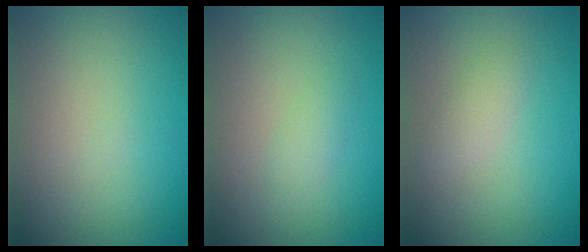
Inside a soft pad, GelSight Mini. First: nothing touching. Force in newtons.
{"total": 1.1, "press": 1.1, "slide": 0.0}
{"total": 1.4, "press": 1.4, "slide": 0.1}